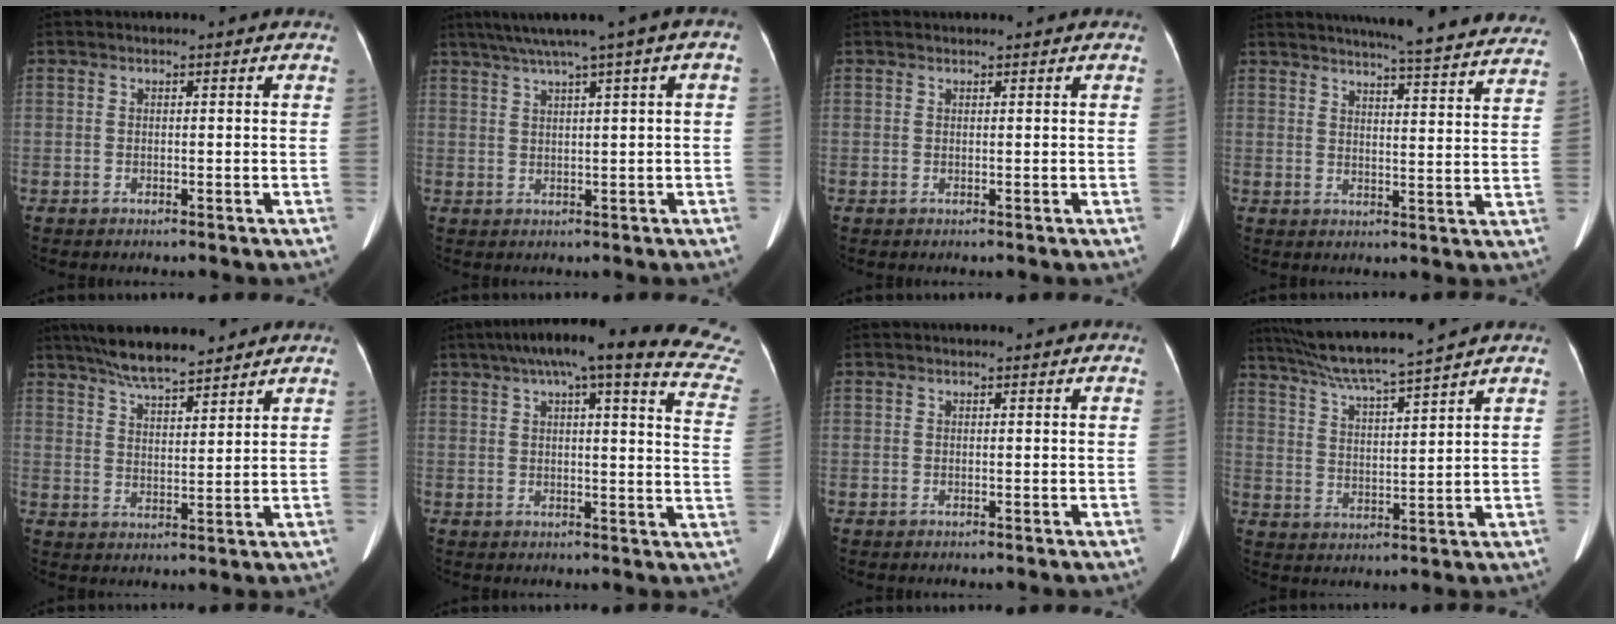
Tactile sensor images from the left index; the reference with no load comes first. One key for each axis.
{"total": 7.7, "fx": 3.3, "fy": -0.1, "fz": 6.9, "tx": -0.107, "ty": 0.038, "tz": 0.053}
{"total": 0.7, "fx": 0.7, "fy": 0.0, "fz": 0.2, "tx": -0.003, "ty": 0.012, "tz": 0.012}
{"total": 23.2, "fx": 21.3, "fy": 1.4, "fz": 9.2, "tx": -0.125, "ty": -0.048, "tz": 0.240}
{"total": 8.2, "fx": 7.0, "fy": 1.2, "fz": 4.1, "tx": -0.065, "ty": 0.018, "tz": 0.120}
{"total": 25.7, "fx": 22.0, "fy": 1.7, "fz": 13.2, "tx": -0.177, "ty": -0.032, "tz": 0.245}
{"total": 0.0}
{"total": 10.3, "fx": 9.0, "fy": -1.6, "fz": 4.6, "tx": -0.083, "ty": 0.010, "tz": 0.157}